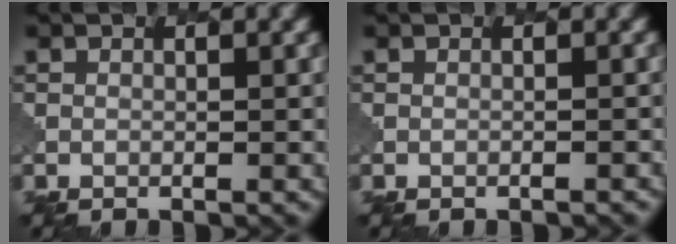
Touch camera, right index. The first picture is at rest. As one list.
[{"total": 0.6, "force": [-0.5, 0.2, 0.4], "torque": [0.007, 0.007, -0.011]}]